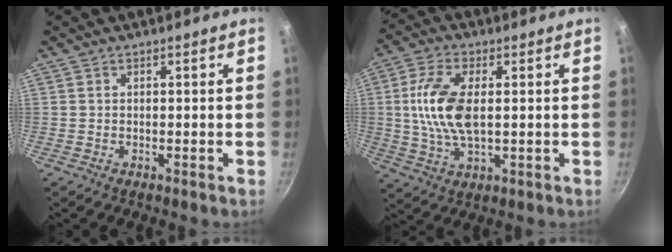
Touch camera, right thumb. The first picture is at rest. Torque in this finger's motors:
{"motor_torque": [1.56, 1.33, 1.12, -0.71, 0.52]}